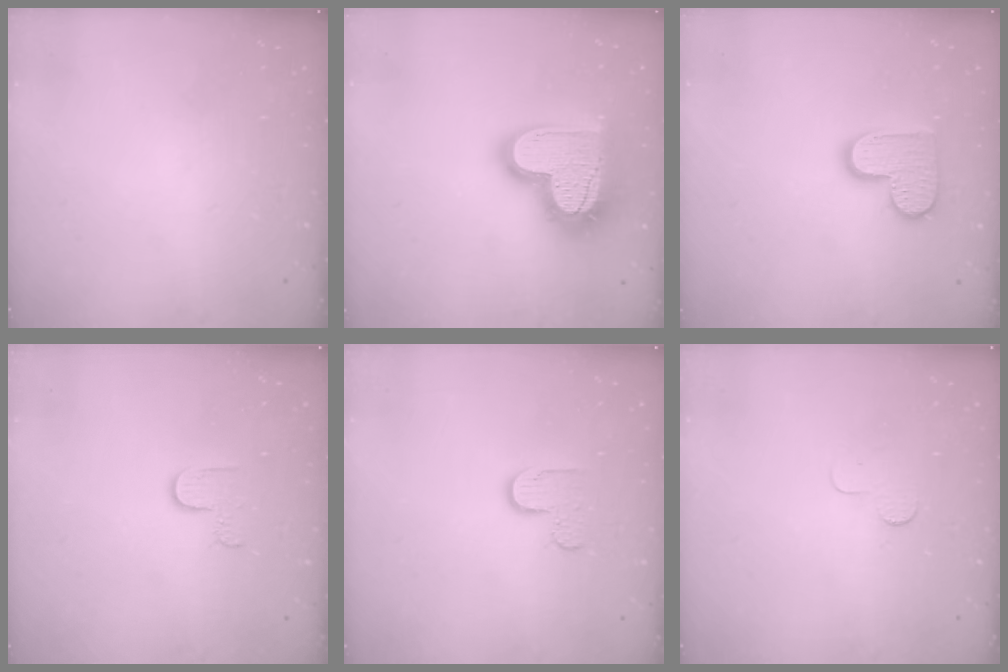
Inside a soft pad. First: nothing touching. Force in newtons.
{"total": 23.3, "press": 23.2, "slide": 1.9}
{"total": 11.7, "press": 11.6, "slide": 0.6}
{"total": 2.9, "press": 2.9, "slide": 0.3}
{"total": 5.7, "press": 5.7, "slide": 0.4}
{"total": 2.9, "press": 2.9, "slide": 0.3}